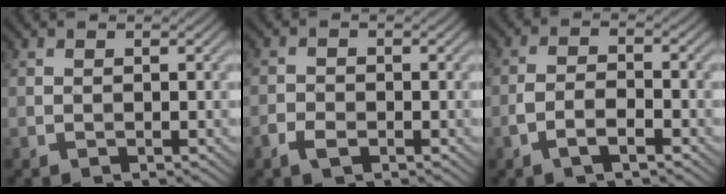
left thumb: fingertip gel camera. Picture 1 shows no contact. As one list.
[{"total": 2.3, "force": [-1.4, 1.2, 1.4], "torque": [-0.032, -0.003, -0.031]}, {"total": 3.5, "force": [-2.1, 1.1, 2.5], "torque": [-0.056, 0.003, -0.045]}]